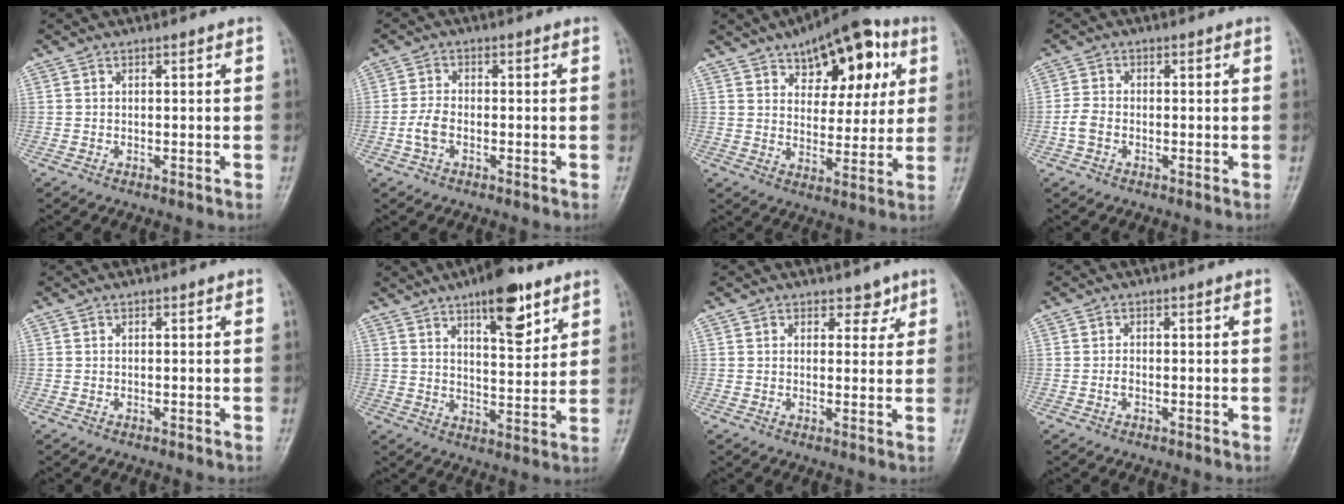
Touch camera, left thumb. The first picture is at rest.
{"total": 3.6, "force": [-1.3, 2.2, 2.5], "torque": [-0.057, 0.010, -0.030]}
{"total": 17.2, "force": [8.0, 9.0, 12.3], "torque": [-0.117, -0.016, 0.116]}
{"total": 3.1, "force": [-1.1, 2.2, 1.9], "torque": [-0.042, 0.008, -0.027]}
{"total": 0.0}
{"total": 11.8, "force": [7.2, 4.3, 8.4], "torque": [-0.102, -0.041, 0.110]}
{"total": 2.9, "force": [2.0, 1.9, 0.9], "torque": [0.013, -0.011, 0.025]}
{"total": 1.0, "force": [-0.4, 0.6, 0.7], "torque": [-0.013, 0.000, -0.009]}